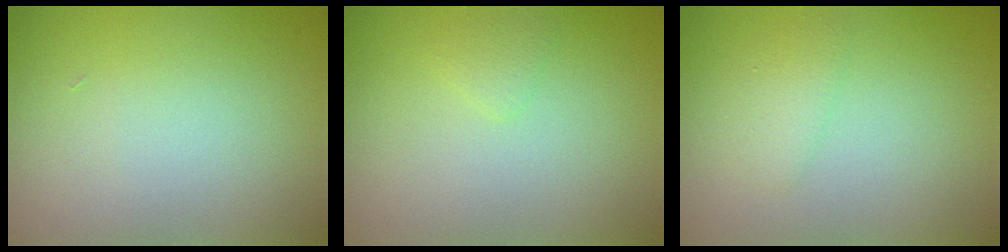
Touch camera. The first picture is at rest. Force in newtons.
{"total": 0.8, "press": 0.8, "slide": 0.0}
{"total": 1.5, "press": 1.5, "slide": 0.1}